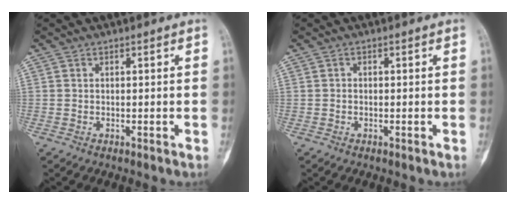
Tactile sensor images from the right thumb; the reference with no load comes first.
{"total": 0.6, "force": [-0.1, 0.5, 0.2], "torque": [-0.002, 0.002, -0.003]}